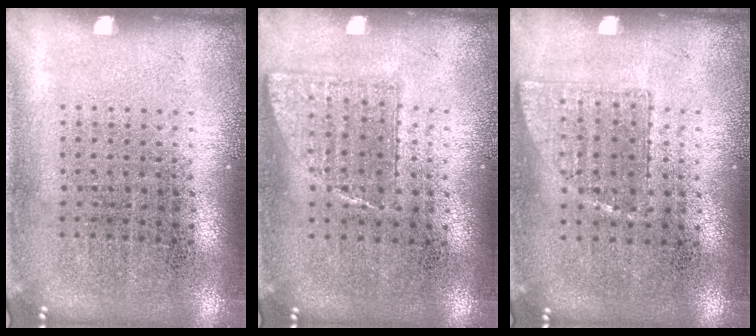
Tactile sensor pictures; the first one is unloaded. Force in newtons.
{"total": 0.8, "press": 0.8, "slide": 0.1}
{"total": 0.7, "press": 0.7, "slide": 0.3}